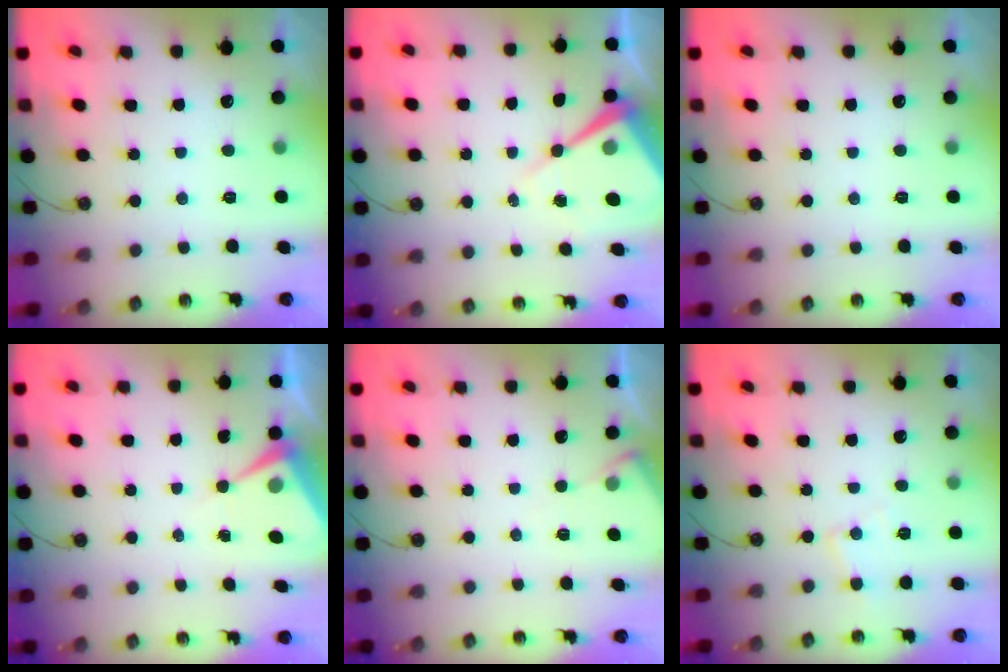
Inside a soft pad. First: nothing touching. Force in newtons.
{"total": 10.4, "press": 10.4, "slide": 0.8}
{"total": 0.0}
{"total": 6.6, "press": 6.6, "slide": 0.4}
{"total": 3.9, "press": 3.9, "slide": 0.6}
{"total": 6.4, "press": 6.4, "slide": 0.3}